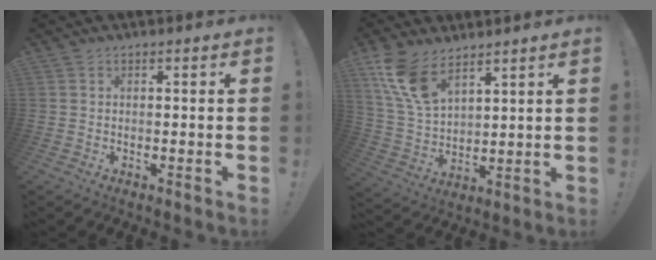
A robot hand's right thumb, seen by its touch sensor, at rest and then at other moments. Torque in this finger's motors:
{"motor_torque": [0.18, 0.22, 0.50, 0.43, 0.20]}